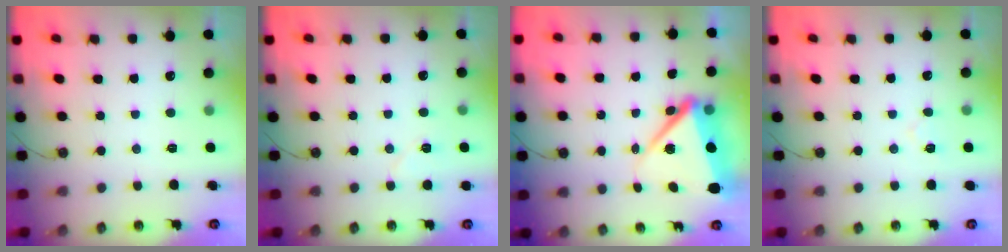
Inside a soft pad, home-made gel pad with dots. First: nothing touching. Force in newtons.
{"total": 5.4, "press": 5.3, "slide": 0.5}
{"total": 10.8, "press": 10.7, "slide": 1.4}
{"total": 4.7, "press": 4.2, "slide": 1.9}